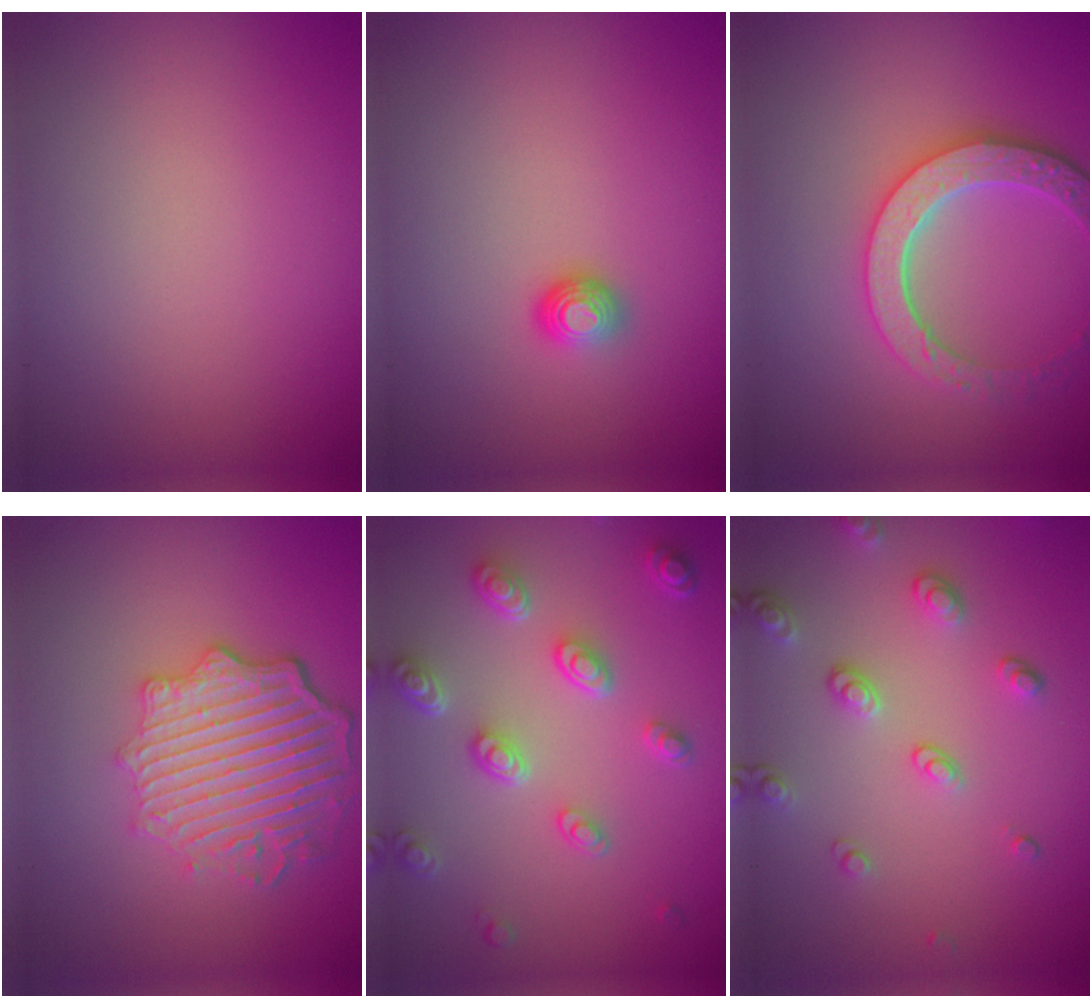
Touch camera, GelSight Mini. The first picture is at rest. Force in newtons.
{"total": 1.3, "press": 1.0, "slide": 0.9}
{"total": 5.2, "press": 4.2, "slide": 2.9}
{"total": 6.0, "press": 4.7, "slide": 3.8}
{"total": 4.8, "press": 3.6, "slide": 3.2}
{"total": 2.9, "press": 2.6, "slide": 1.3}